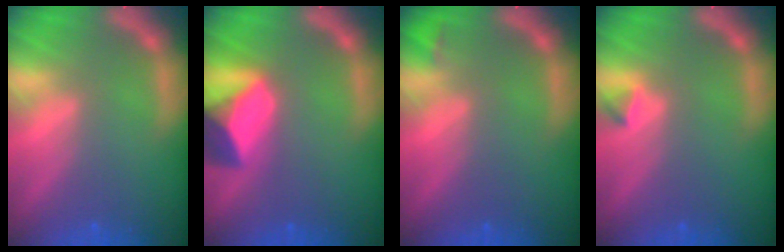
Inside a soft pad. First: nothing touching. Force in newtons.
{"total": 7.5}
{"total": 0.9}
{"total": 0.9}